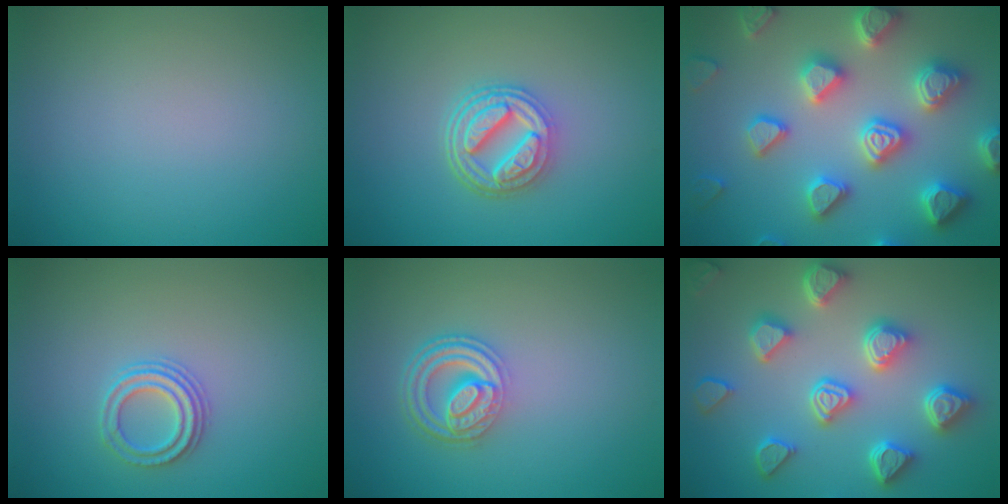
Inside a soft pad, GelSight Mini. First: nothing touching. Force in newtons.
{"total": 4.9, "press": 3.7, "slide": 3.3}
{"total": 7.4, "press": 7.2, "slide": 1.7}
{"total": 2.4, "press": 2.2, "slide": 0.8}
{"total": 4.5, "press": 3.4, "slide": 2.9}
{"total": 7.0, "press": 6.0, "slide": 3.6}